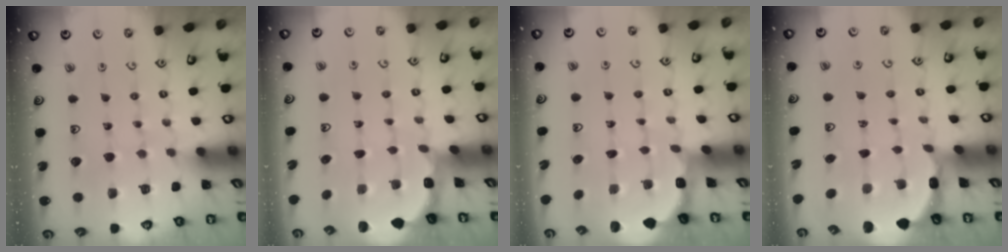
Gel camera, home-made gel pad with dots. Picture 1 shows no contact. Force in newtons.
{"total": 1.9, "press": 1.8, "slide": 0.7}
{"total": 1.9, "press": 1.7, "slide": 0.8}
{"total": 2.6, "press": 2.4, "slide": 0.9}